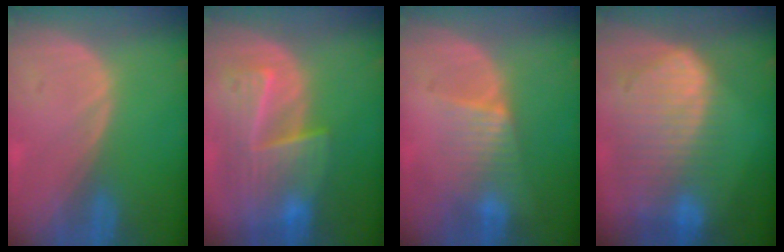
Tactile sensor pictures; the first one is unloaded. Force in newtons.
{"total": 9.5, "press": 8.4, "slide": 4.4}
{"total": 4.7, "press": 4.6, "slide": 0.7}
{"total": 10.6, "press": 9.1, "slide": 5.3}